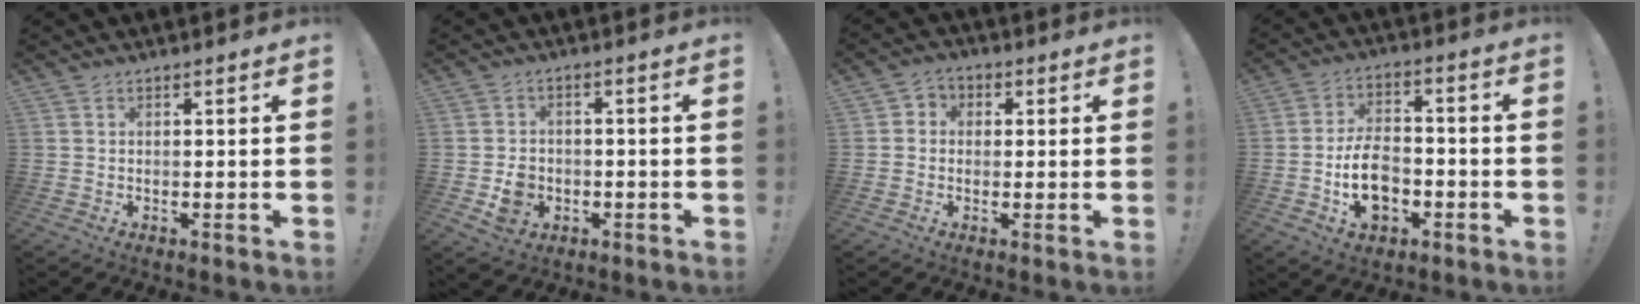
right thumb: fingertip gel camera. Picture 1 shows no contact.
{"total": 7.4, "force": [-1.9, 6.3, 3.3], "torque": [-0.053, 0.010, -0.029]}
{"total": 3.8, "force": [-0.8, 3.4, 1.4], "torque": [-0.018, 0.011, -0.014]}
{"total": 12.6, "force": [-3.9, 8.6, 8.5], "torque": [-0.144, 0.024, -0.067]}